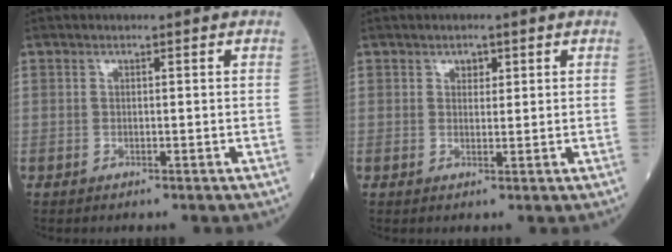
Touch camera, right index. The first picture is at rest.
{"total": 1.5, "force": [0.8, 1.0, 0.8], "torque": [-0.006, -0.001, 0.012]}